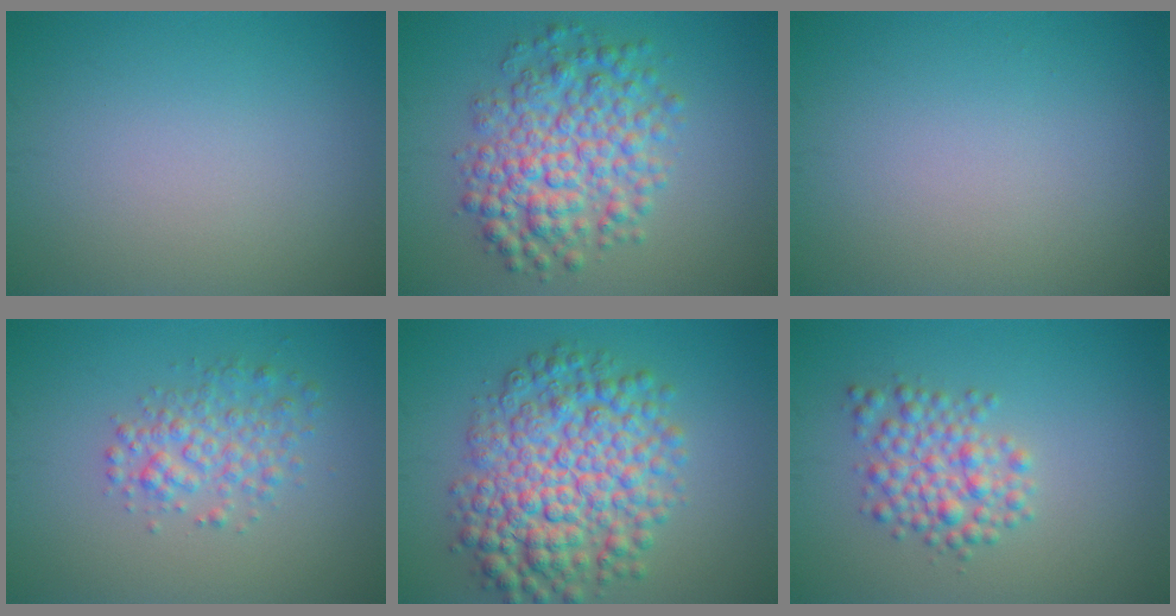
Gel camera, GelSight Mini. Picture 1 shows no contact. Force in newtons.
{"total": 6.7, "press": 6.7, "slide": 0.1}
{"total": 0.0}
{"total": 3.1, "press": 3.1, "slide": 0.1}
{"total": 9.1, "press": 9.1, "slide": 0.2}
{"total": 3.6, "press": 3.6, "slide": 0.1}